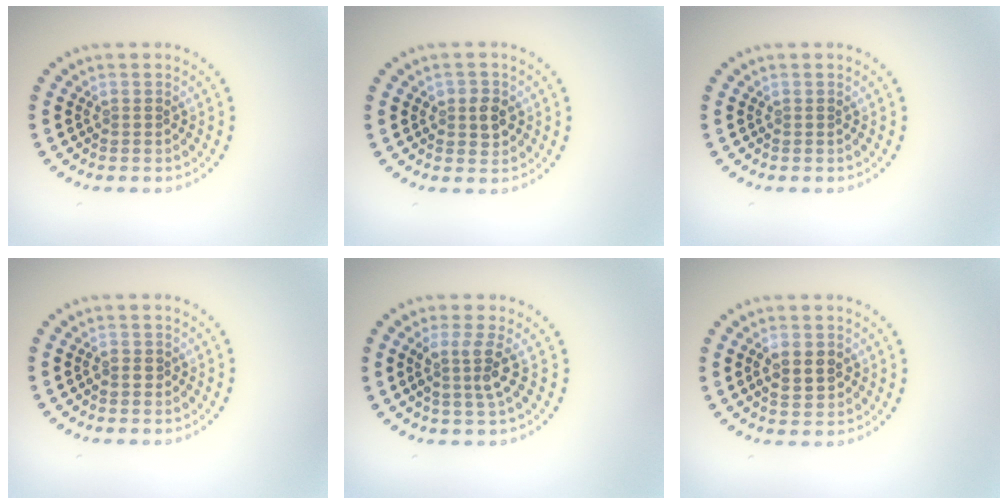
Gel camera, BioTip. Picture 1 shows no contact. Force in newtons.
{"total": 2.0, "press": 1.9, "slide": 0.4}
{"total": 0.0}
{"total": 0.5, "press": 0.4, "slide": 0.3}
{"total": 2.5, "press": 1.9, "slide": 1.6}
{"total": 2.8, "press": 2.8, "slide": 0.2}